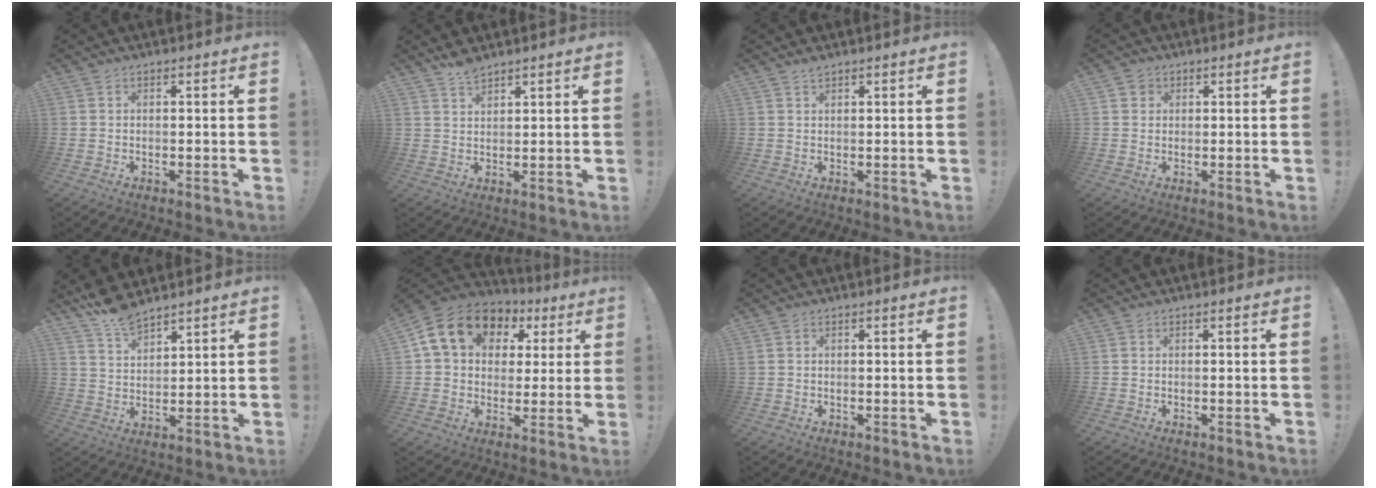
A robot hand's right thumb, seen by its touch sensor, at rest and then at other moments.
{"total": 3.8, "force": [3.4, 0.9, 1.4], "torque": [-0.019, -0.025, 0.062]}
{"total": 1.3, "force": [1.1, 0.1, 0.6], "torque": [-0.006, -0.004, 0.021]}
{"total": 2.4, "force": [1.1, 2.1, 0.4], "torque": [0.004, -0.003, 0.018]}
{"total": 8.0, "force": [7.2, 2.2, 2.7], "torque": [-0.054, -0.048, 0.135]}
{"total": 15.9, "force": [6.5, 11.8, 8.5], "torque": [-0.134, -0.015, 0.126]}
{"total": 0.7, "force": [0.4, 0.5, 0.1], "torque": [-0.002, 0.003, 0.007]}
{"total": 0.0}